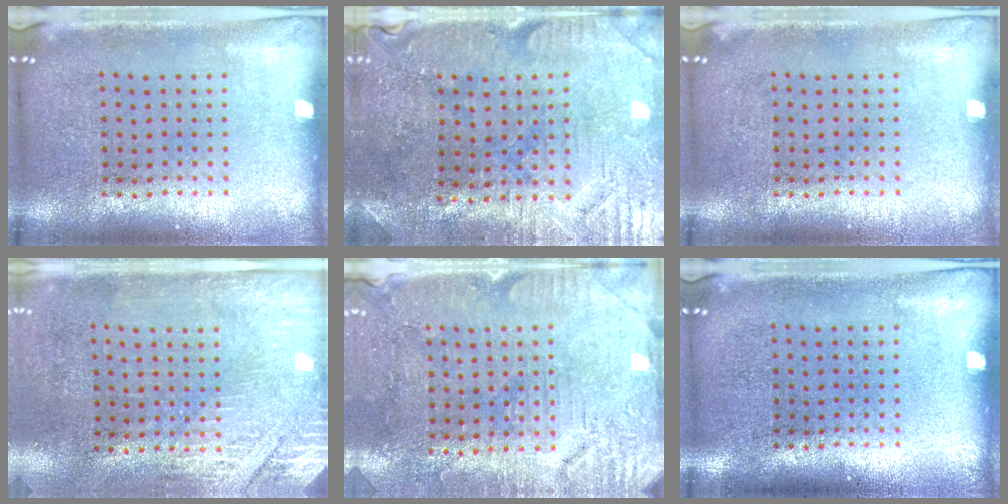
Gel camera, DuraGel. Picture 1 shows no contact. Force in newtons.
{"total": 0.9, "press": 0.8, "slide": 0.4}
{"total": 0.0}
{"total": 2.9, "press": 2.5, "slide": 1.5}
{"total": 3.0, "press": 2.7, "slide": 1.2}
{"total": 0.0}